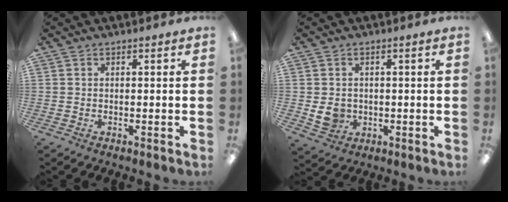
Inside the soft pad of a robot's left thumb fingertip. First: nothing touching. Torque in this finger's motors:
{"motor_torque": [-0.23, 0.24, 0.58, -0.13, 0.02]}